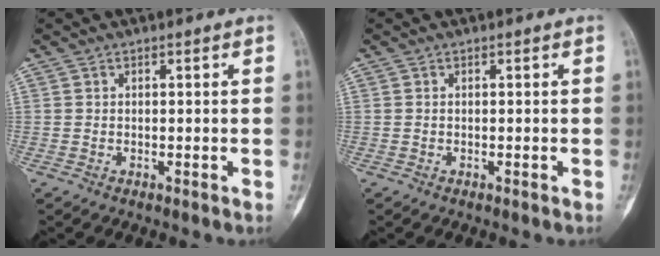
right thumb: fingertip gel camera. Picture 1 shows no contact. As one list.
[{"total": 0.0}]